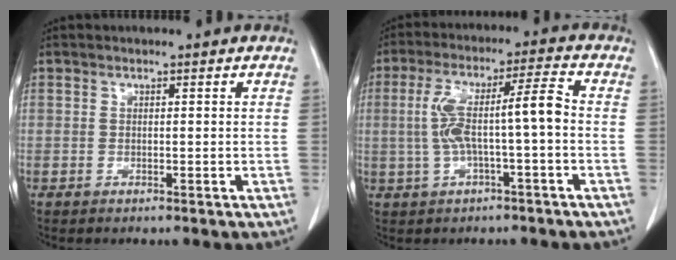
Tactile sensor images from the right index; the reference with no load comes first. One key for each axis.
{"total": 9.3, "fx": -0.7, "fy": 1.1, "fz": 9.2, "tx": -0.174, "ty": 0.033, "tz": -0.013}